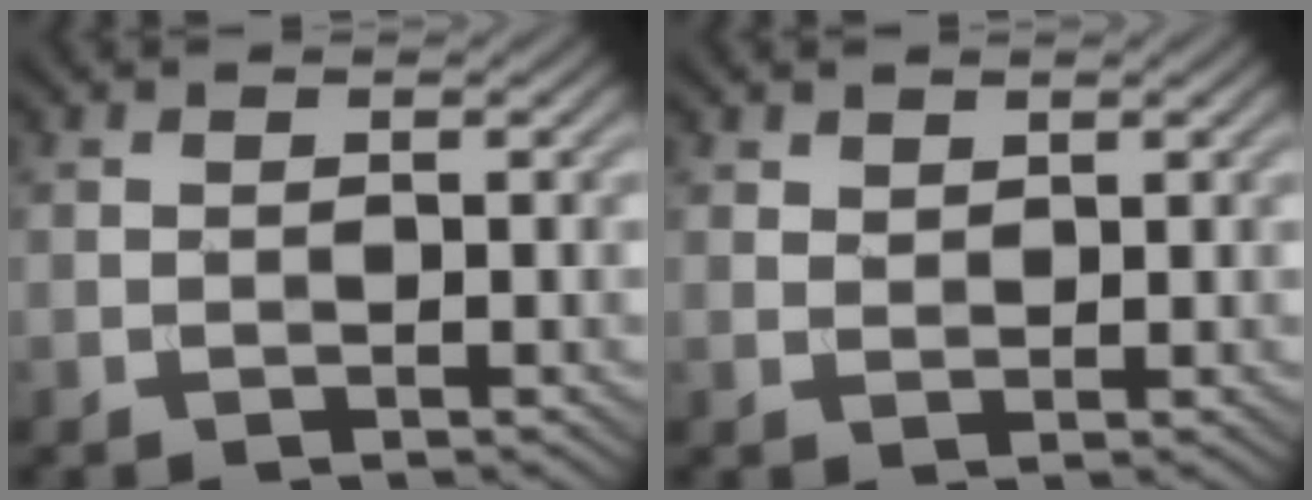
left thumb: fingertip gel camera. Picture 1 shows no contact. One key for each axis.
{"total": 1.3, "fx": 1.1, "fy": 0.6, "fz": 0.4, "tx": -0.010, "ty": -0.001, "tz": 0.026}